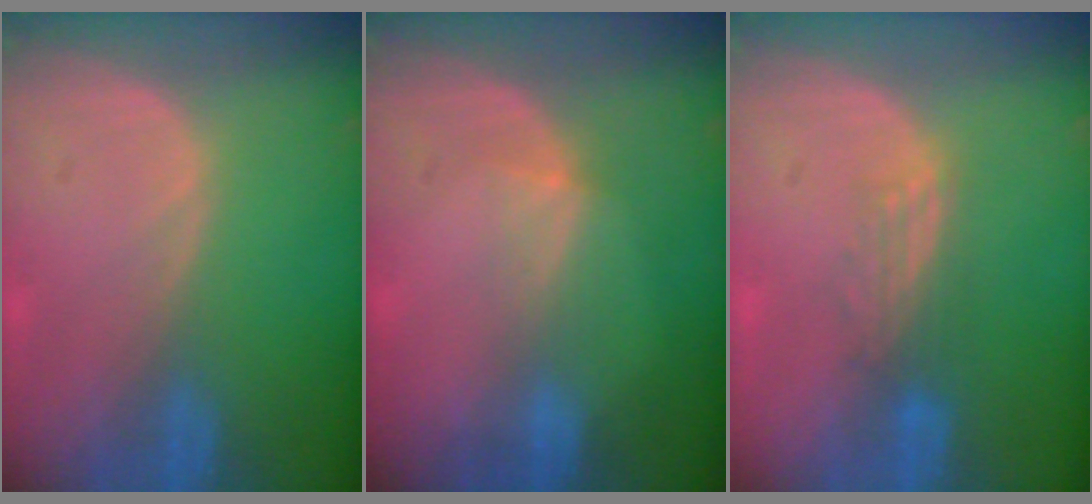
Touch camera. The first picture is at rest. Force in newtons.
{"total": 2.4, "press": 2.1, "slide": 1.2}
{"total": 2.8, "press": 2.6, "slide": 1.2}